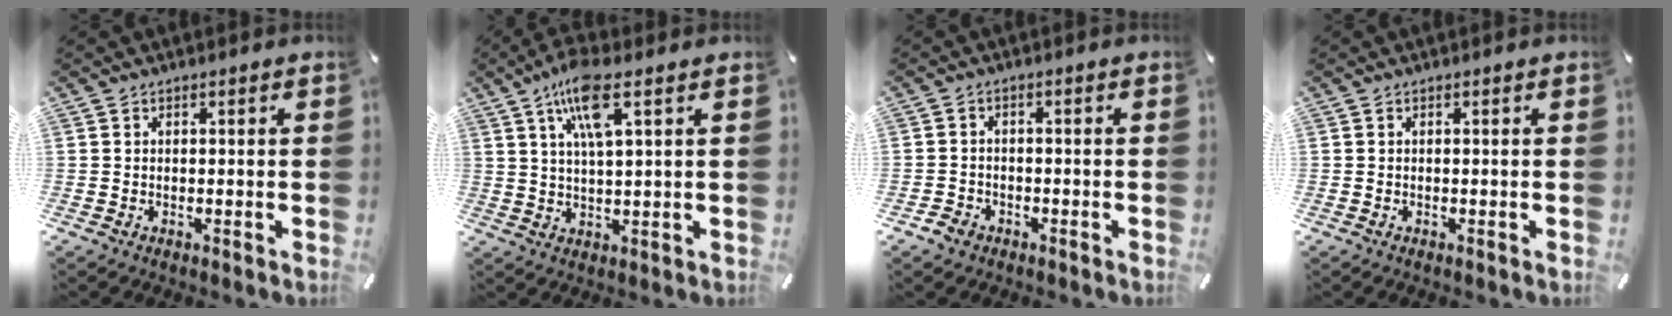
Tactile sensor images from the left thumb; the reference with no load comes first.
{"total": 9.8, "force": [4.9, 2.4, 8.1], "torque": [-0.159, 0.001, 0.085]}
{"total": 2.7, "force": [-1.9, 1.8, 0.5], "torque": [-0.008, 0.011, -0.039]}
{"total": 0.0}